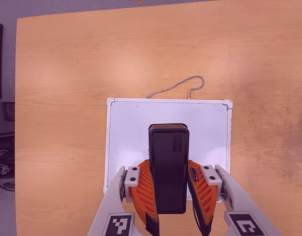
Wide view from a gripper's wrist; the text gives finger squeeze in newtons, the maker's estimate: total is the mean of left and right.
{"total": 8.8, "left": 7.4, "right": 10.2}